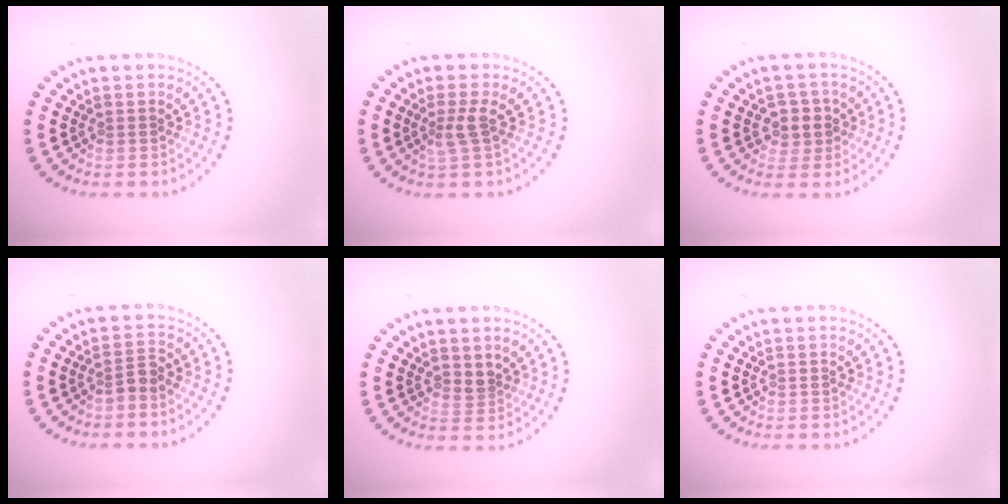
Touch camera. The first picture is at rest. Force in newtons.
{"total": 1.8, "press": 1.4, "slide": 1.2}
{"total": 2.1, "press": 2.0, "slide": 0.8}
{"total": 1.3, "press": 1.0, "slide": 0.9}
{"total": 1.4, "press": 1.0, "slide": 0.9}
{"total": 0.0}